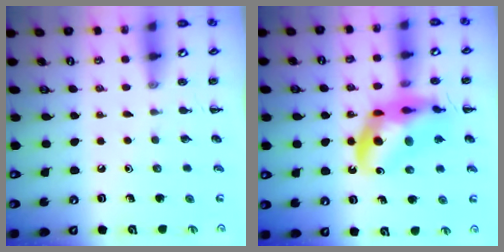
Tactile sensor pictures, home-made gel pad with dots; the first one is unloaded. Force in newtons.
{"total": 16.2, "press": 15.7, "slide": 4.2}